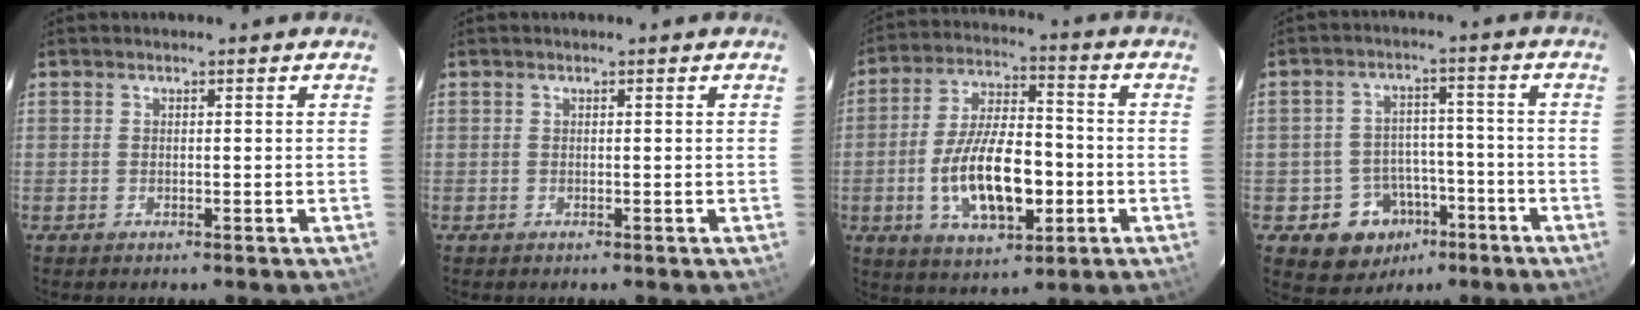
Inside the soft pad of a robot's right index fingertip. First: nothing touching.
{"total": 0.0}
{"total": 15.9, "force": [-3.8, 7.0, 13.7], "torque": [-0.264, 0.003, -0.056]}
{"total": 10.1, "force": [-5.4, 8.1, 2.7], "torque": [-0.061, 0.032, -0.060]}